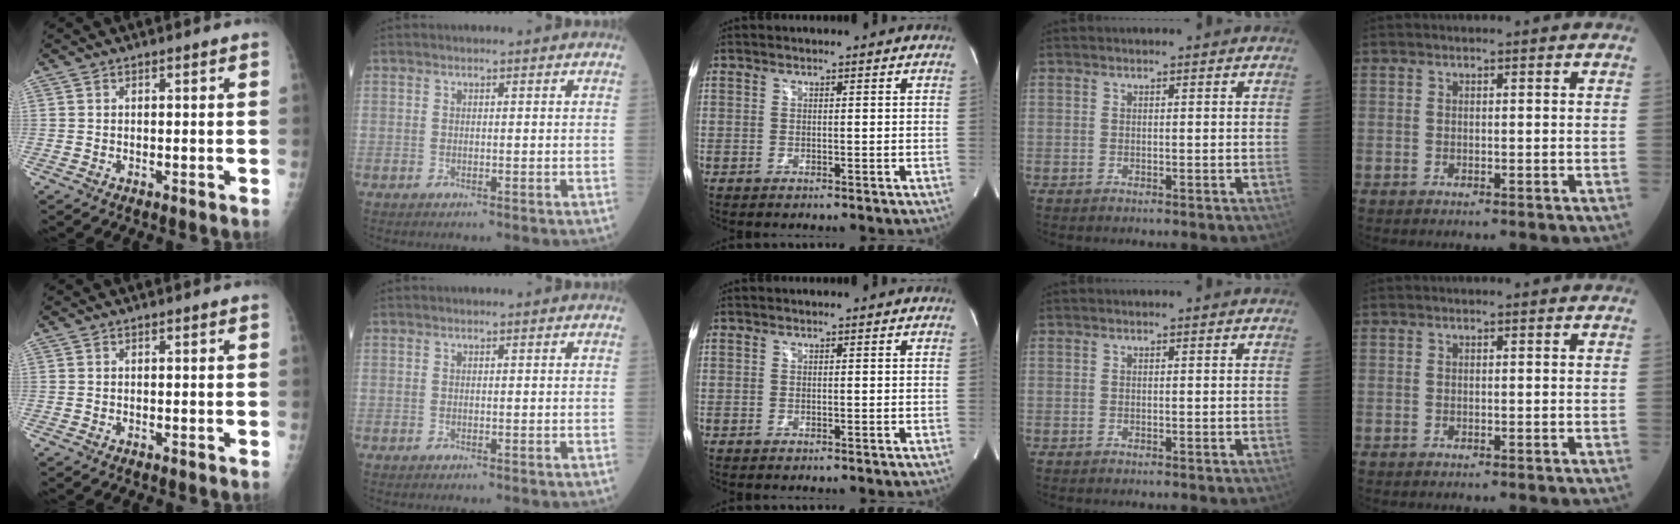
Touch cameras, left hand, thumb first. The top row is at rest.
{}